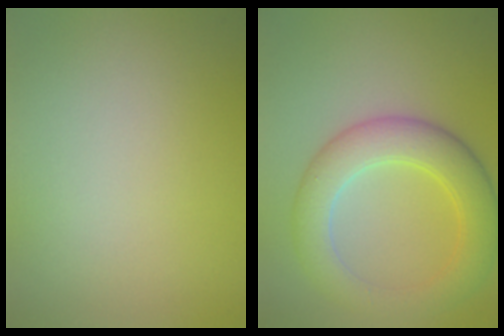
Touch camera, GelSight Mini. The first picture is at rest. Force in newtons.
{"total": 5.8, "press": 5.8, "slide": 0.1}